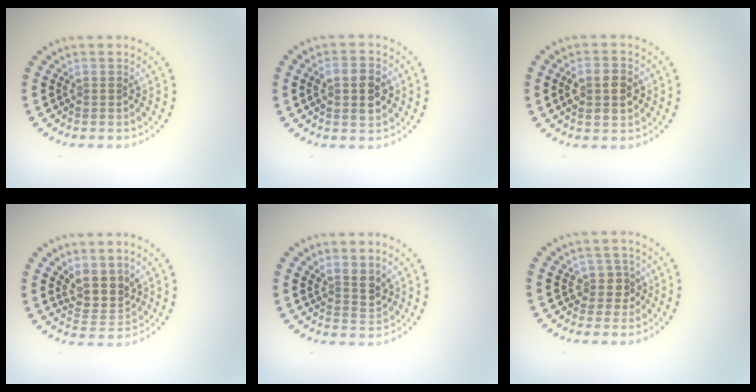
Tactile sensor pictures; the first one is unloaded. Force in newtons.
{"total": 3.8, "press": 3.7, "slide": 0.3}
{"total": 3.1, "press": 3.1, "slide": 0.1}
{"total": 3.4, "press": 2.8, "slide": 1.8}
{"total": 2.2, "press": 1.8, "slide": 1.4}
{"total": 2.0, "press": 1.6, "slide": 1.2}